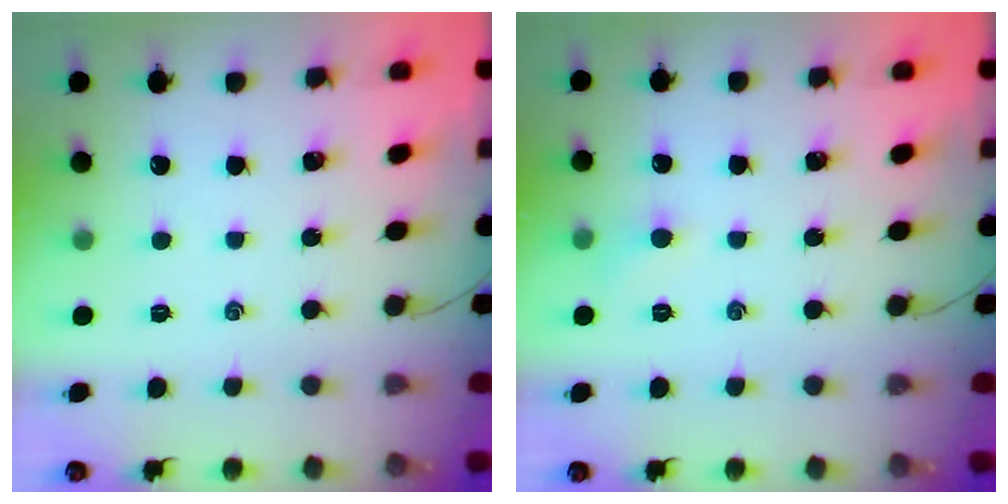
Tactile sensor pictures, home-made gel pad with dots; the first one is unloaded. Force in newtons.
{"total": 4.5, "press": 4.2, "slide": 1.5}